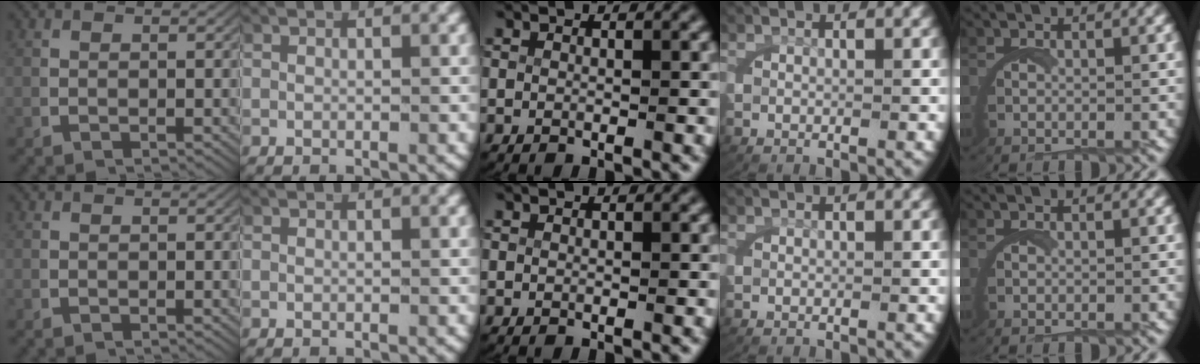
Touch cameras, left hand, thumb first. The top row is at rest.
{}